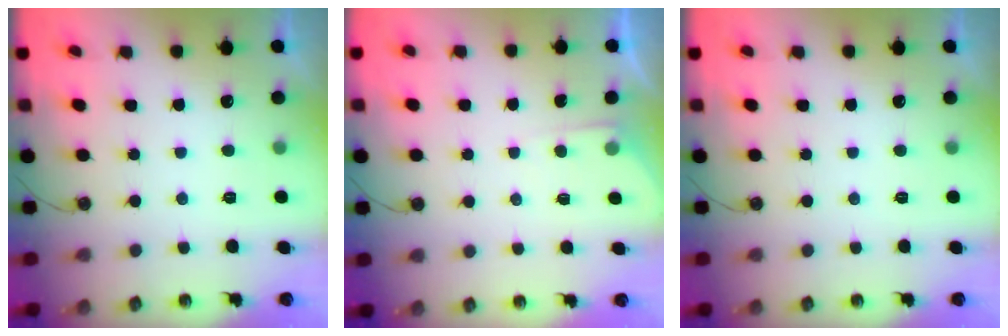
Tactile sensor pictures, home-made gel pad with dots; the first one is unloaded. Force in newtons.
{"total": 2.7, "press": 2.7, "slide": 0.4}
{"total": 0.0}